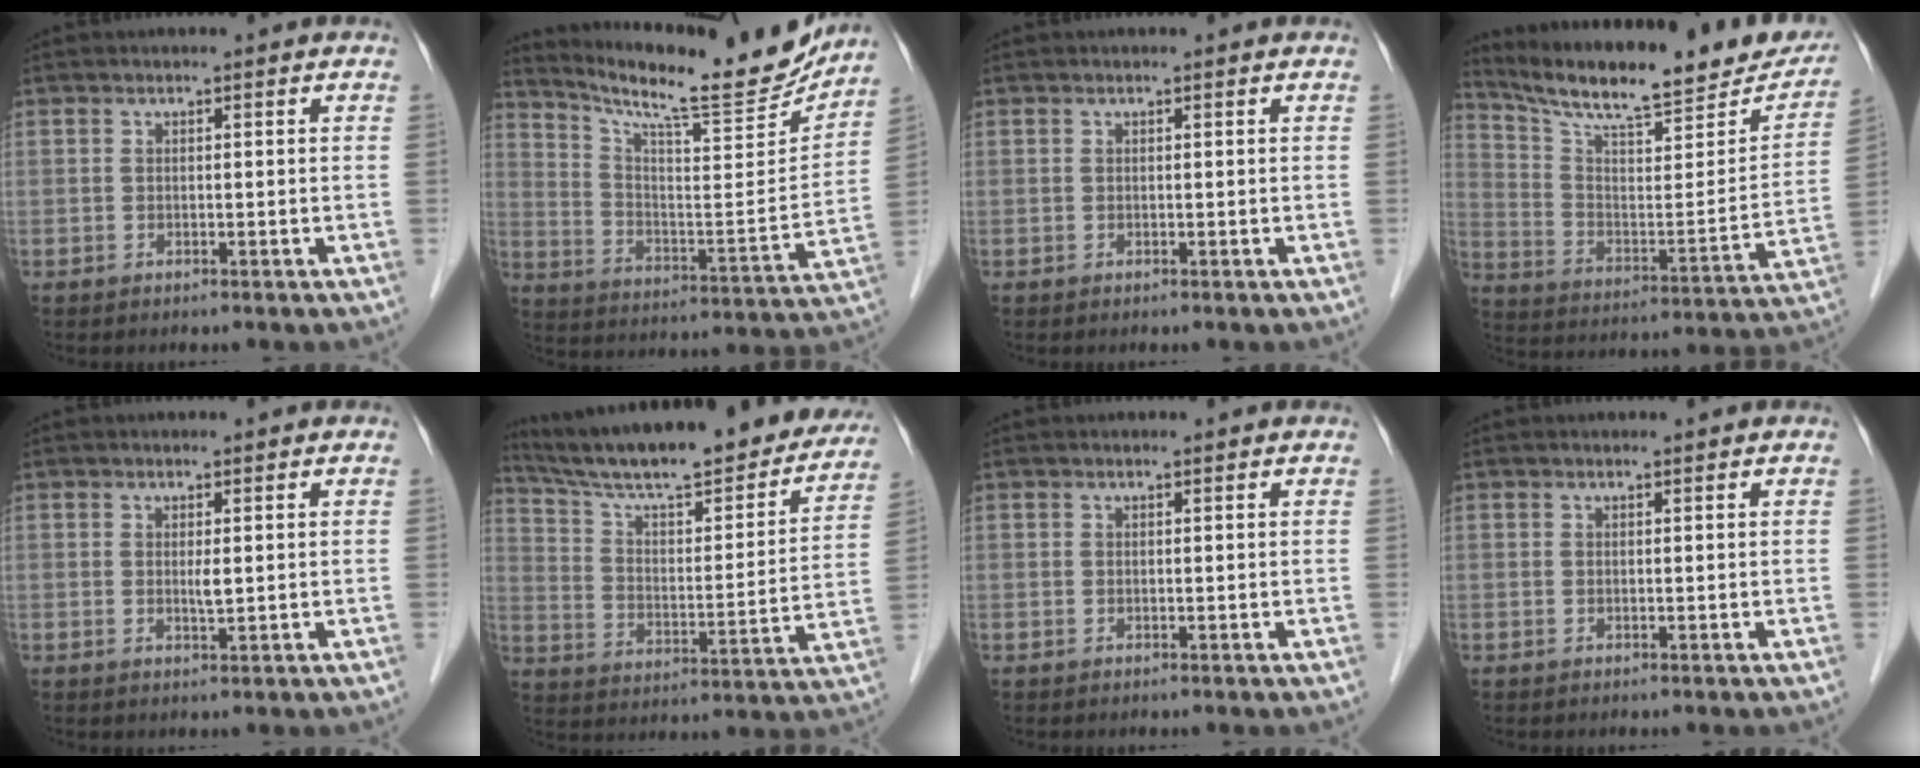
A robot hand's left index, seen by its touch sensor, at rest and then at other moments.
{"total": 19.8, "force": [18.0, 1.4, 8.2], "torque": [-0.144, -0.048, 0.262]}
{"total": 0.0}
{"total": 23.9, "force": [20.2, 4.7, 12.0], "torque": [-0.186, -0.027, 0.288]}
{"total": 1.1, "force": [-0.2, 0.1, 1.1], "torque": [-0.025, -0.009, -0.002]}
{"total": 28.4, "force": [24.3, 5.0, 13.7], "torque": [-0.218, -0.033, 0.332]}
{"total": 0.0}
{"total": 0.0}